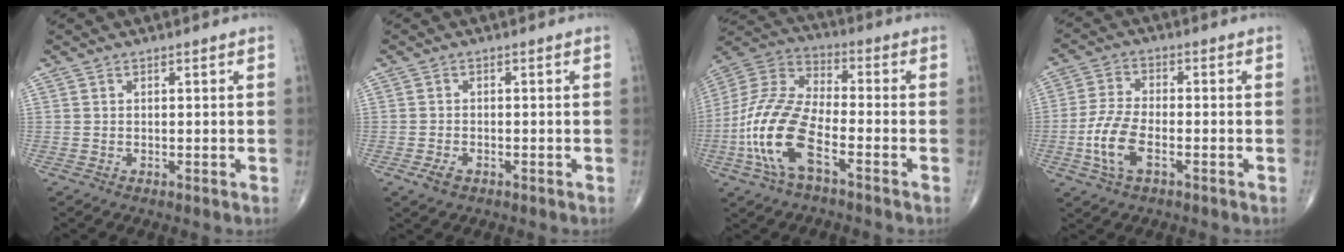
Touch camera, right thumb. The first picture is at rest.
{"total": 2.4, "force": [-1.3, 1.3, 1.4], "torque": [-0.027, 0.001, -0.021]}
{"total": 16.4, "force": [-6.2, 6.9, 13.6], "torque": [-0.294, 0.030, -0.121]}
{"total": 8.3, "force": [-2.8, 3.9, 6.7], "torque": [-0.149, 0.013, -0.057]}